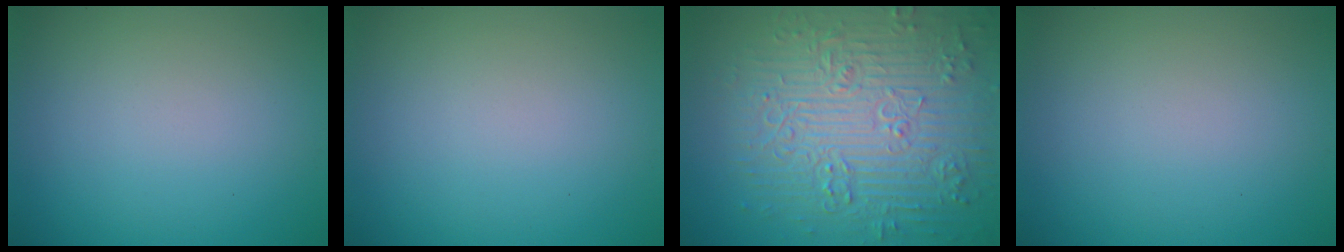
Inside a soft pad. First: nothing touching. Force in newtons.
{"total": 0.0}
{"total": 9.5, "press": 7.0, "slide": 6.4}
{"total": 0.0}